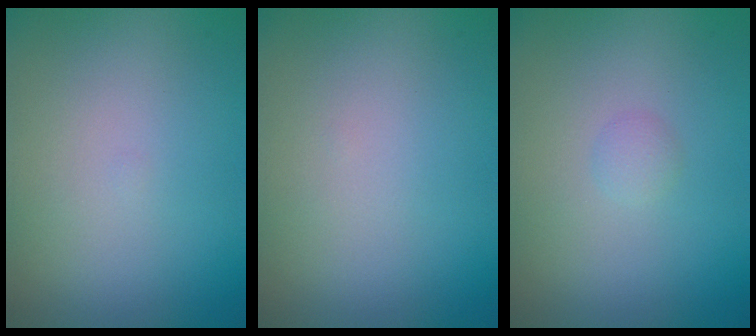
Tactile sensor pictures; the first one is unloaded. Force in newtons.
{"total": 0.0}
{"total": 0.8, "press": 0.8, "slide": 0.1}